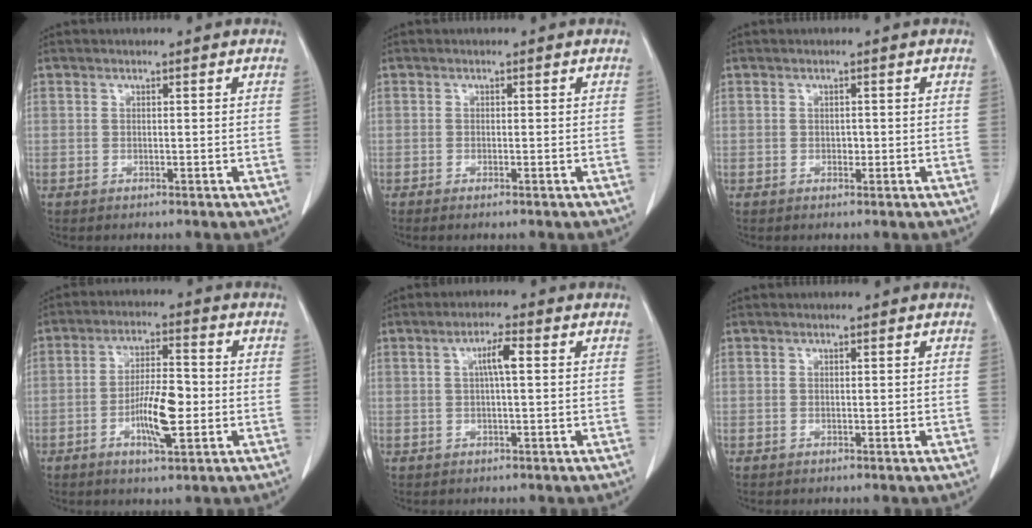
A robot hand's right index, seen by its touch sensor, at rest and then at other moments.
{"total": 0.8, "force": [-0.6, 0.0, 0.6], "torque": [-0.011, 0.000, -0.008]}
{"total": 0.8, "force": [-0.1, 0.6, 0.5], "torque": [-0.006, 0.003, -0.002]}
{"total": 8.4, "force": [-2.1, 2.0, 7.9], "torque": [-0.147, 0.003, -0.038]}
{"total": 3.6, "force": [0.8, 0.4, 3.5], "torque": [-0.062, 0.008, 0.011]}
{"total": 0.0}